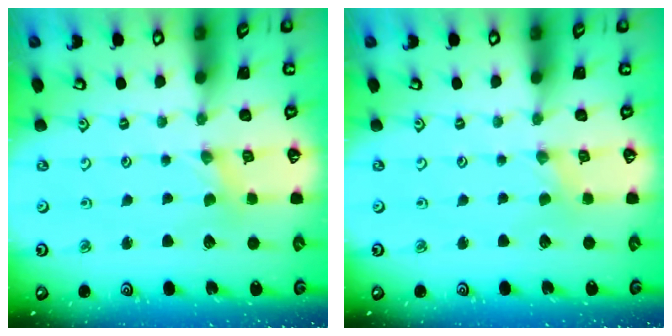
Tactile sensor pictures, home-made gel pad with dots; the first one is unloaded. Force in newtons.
{"total": 0.0}